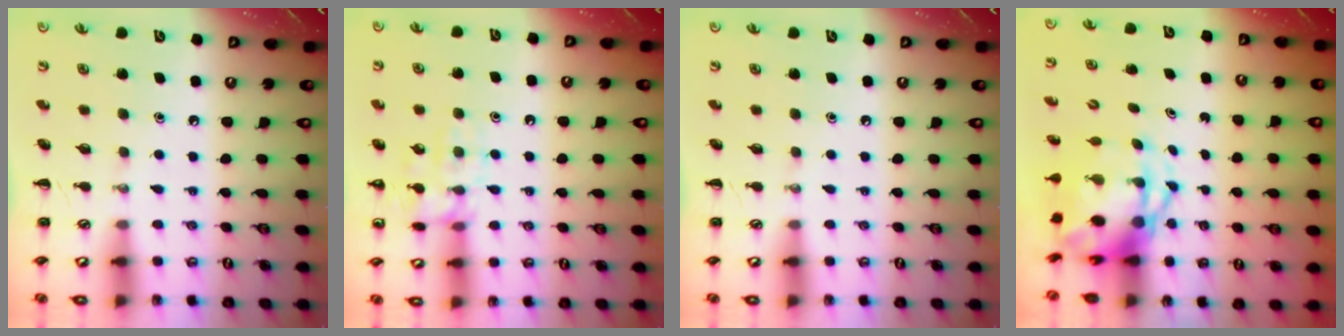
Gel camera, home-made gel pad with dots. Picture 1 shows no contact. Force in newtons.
{"total": 10.7, "press": 10.7, "slide": 0.8}
{"total": 0.0}
{"total": 5.1, "press": 4.9, "slide": 1.3}